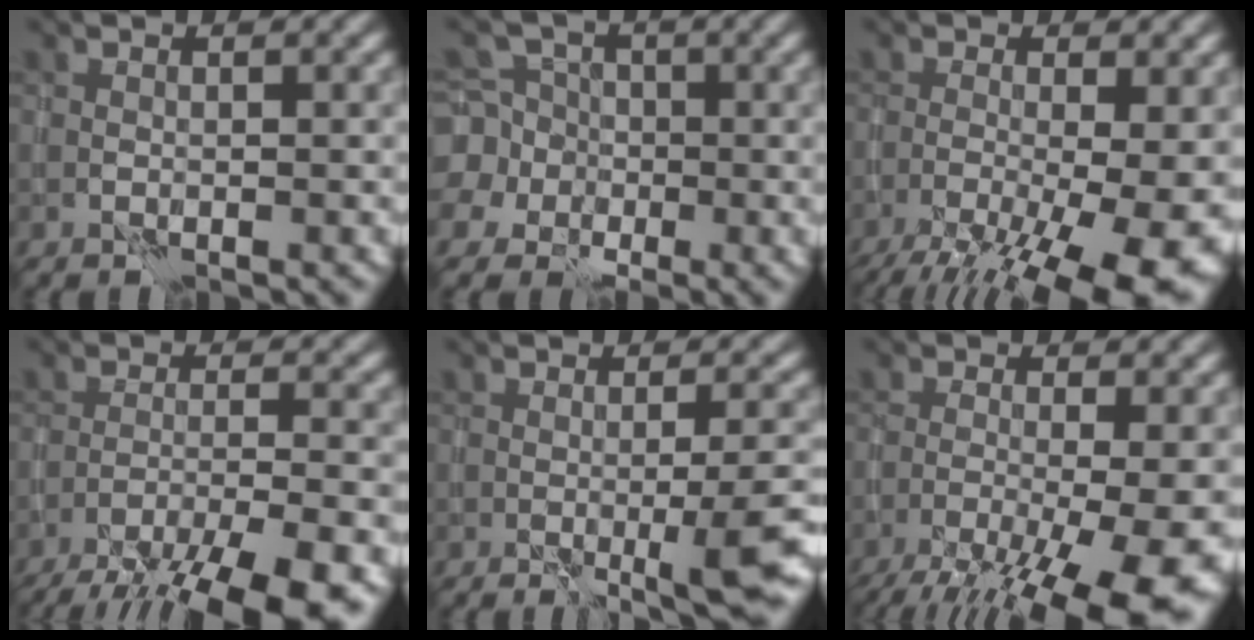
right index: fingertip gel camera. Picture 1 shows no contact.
{"total": 7.7, "force": [-0.2, 7.3, 2.2], "torque": [-0.056, 0.015, -0.043]}
{"total": 13.3, "force": [-6.1, 4.1, 11.1], "torque": [-0.164, -0.014, -0.087]}
{"total": 10.2, "force": [-7.9, 1.6, 6.4], "torque": [-0.094, -0.013, -0.119]}
{"total": 5.3, "force": [-1.4, 1.0, 5.1], "torque": [-0.068, 0.001, -0.020]}
{"total": 12.1, "force": [-6.1, 3.1, 10.0], "torque": [-0.142, -0.008, -0.092]}